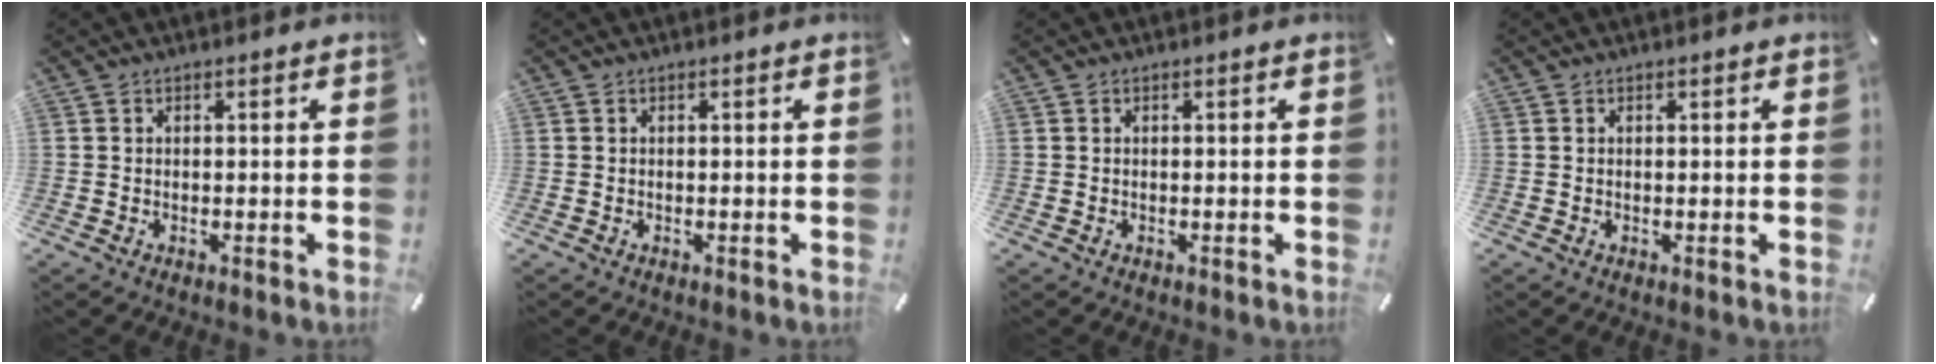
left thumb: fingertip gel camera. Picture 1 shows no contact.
{"total": 0.0}
{"total": 0.0}
{"total": 0.0}